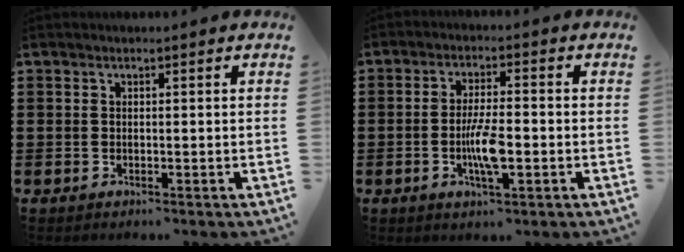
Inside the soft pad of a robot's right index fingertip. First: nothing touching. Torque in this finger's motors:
{"motor_torque": [1.73, -0.41, 0.53, 0.15]}